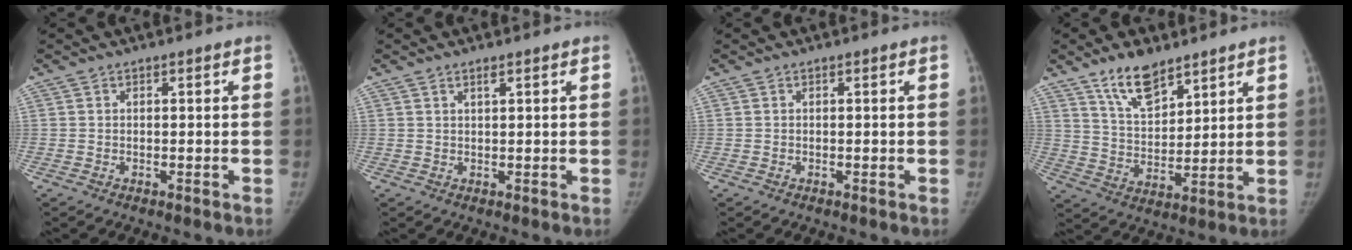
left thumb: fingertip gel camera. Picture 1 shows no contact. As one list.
[{"total": 1.1, "force": [0.7, 0.2, 0.7], "torque": [-0.010, -0.001, 0.016]}, {"total": 0.0}, {"total": 10.2, "force": [7.3, 4.4, 5.5], "torque": [-0.075, -0.049, 0.142]}]